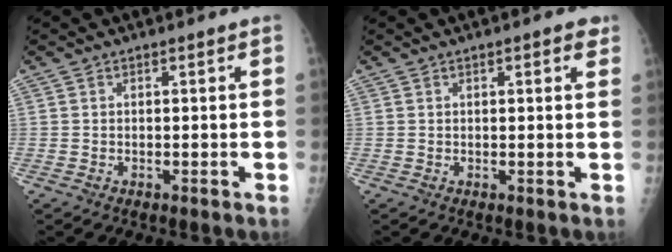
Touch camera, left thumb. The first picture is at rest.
{"total": 2.8, "force": [1.5, 1.0, 2.1], "torque": [-0.017, -0.001, 0.014]}